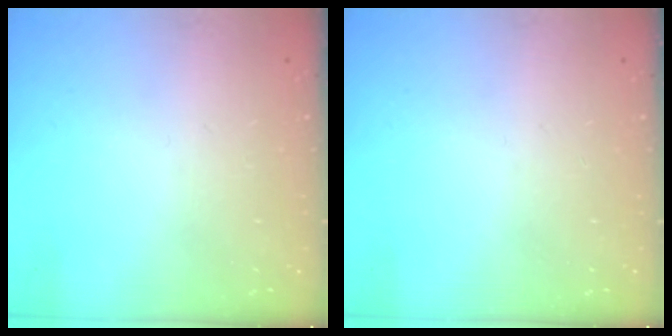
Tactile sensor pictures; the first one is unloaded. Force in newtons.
{"total": 0.0}